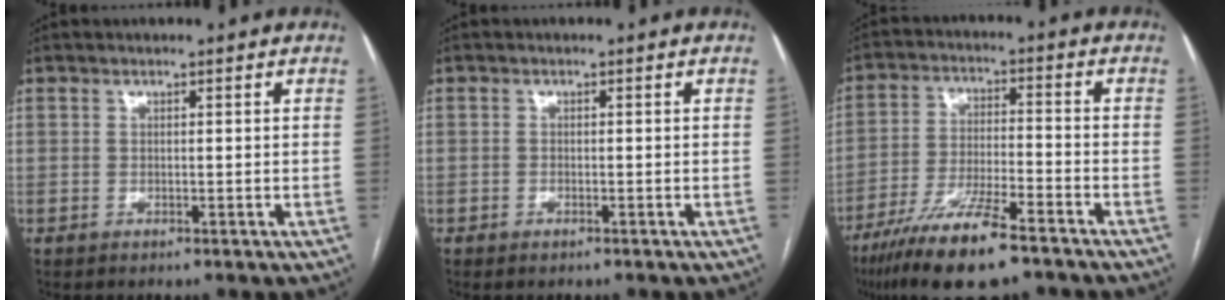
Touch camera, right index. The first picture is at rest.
{"total": 0.8, "force": [-0.6, 0.3, 0.4], "torque": [-0.011, -0.001, -0.006]}
{"total": 13.5, "force": [-9.5, 2.0, 9.5], "torque": [-0.182, -0.028, -0.166]}